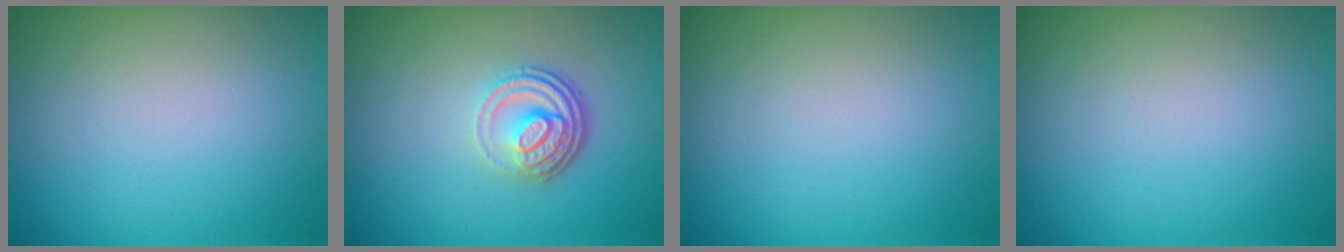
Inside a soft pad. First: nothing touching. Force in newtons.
{"total": 3.9, "press": 2.8, "slide": 2.7}
{"total": 0.0}
{"total": 0.0}